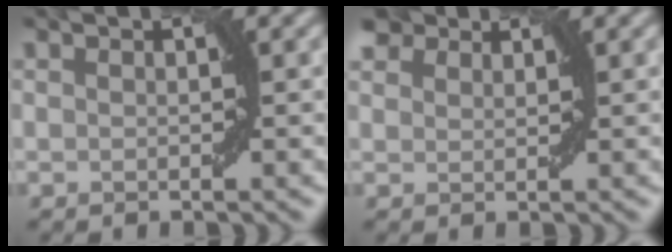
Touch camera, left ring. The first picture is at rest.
{"total": 2.4, "force": [2.1, 1.0, 0.7], "torque": [-0.014, 0.006, 0.037]}